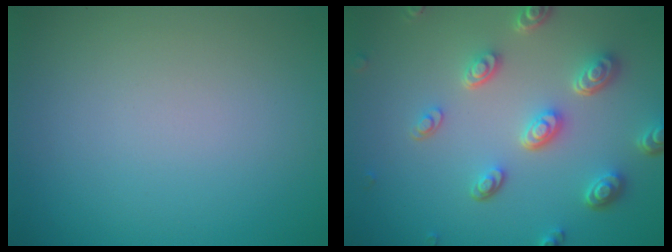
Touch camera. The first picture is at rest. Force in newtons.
{"total": 5.2, "press": 3.9, "slide": 3.5}